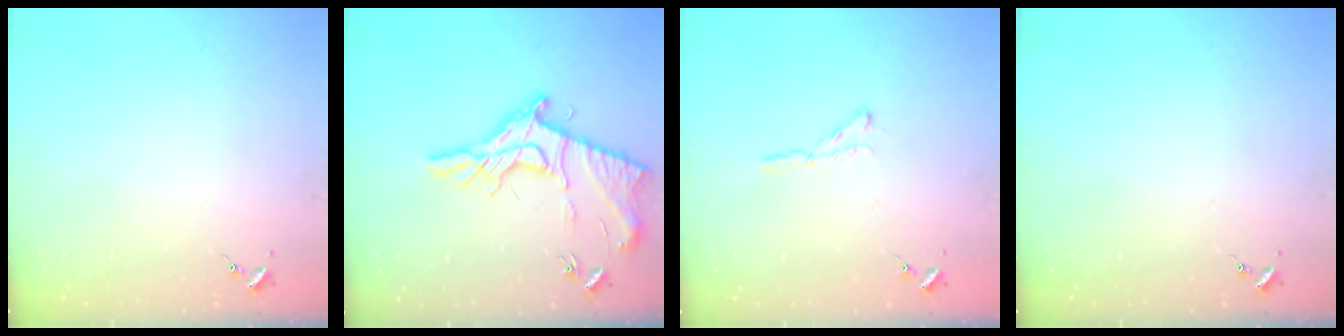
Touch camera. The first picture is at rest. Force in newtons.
{"total": 17.4, "press": 17.3, "slide": 0.9}
{"total": 2.9, "press": 2.9, "slide": 0.3}
{"total": 0.0}